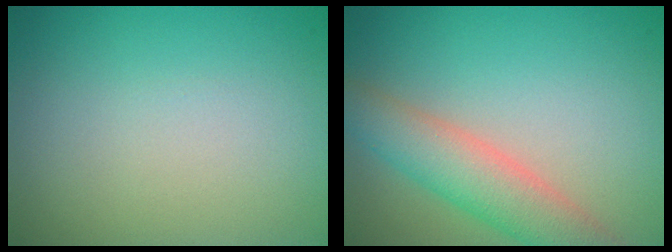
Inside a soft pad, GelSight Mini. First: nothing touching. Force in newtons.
{"total": 4.9, "press": 4.9, "slide": 0.3}